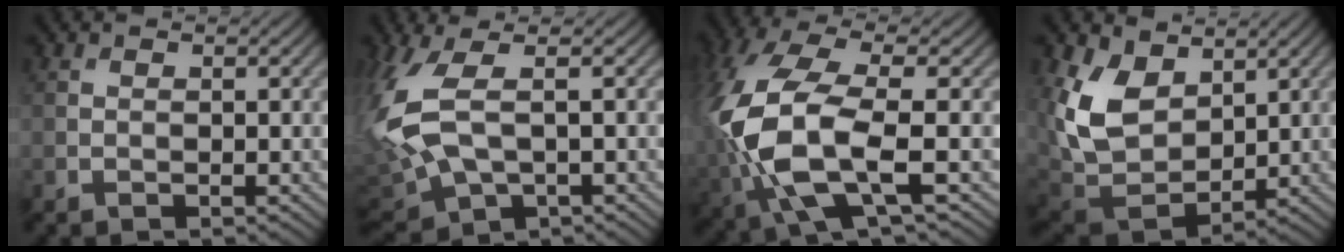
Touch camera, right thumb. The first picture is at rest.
{"total": 10.8, "force": [0.2, 5.2, 9.5], "torque": [-0.260, -0.010, 0.001]}
{"total": 12.7, "force": [-2.1, 6.0, 11.0], "torque": [-0.268, -0.016, -0.042]}
{"total": 11.6, "force": [4.4, 7.5, 7.7], "torque": [-0.204, -0.003, 0.089]}